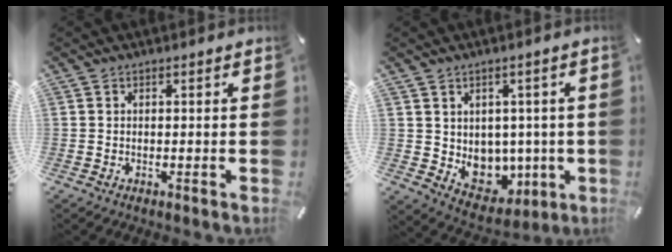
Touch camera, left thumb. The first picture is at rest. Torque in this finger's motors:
{"motor_torque": [0.21, 1.37, 0.45, -0.20, 0.03]}